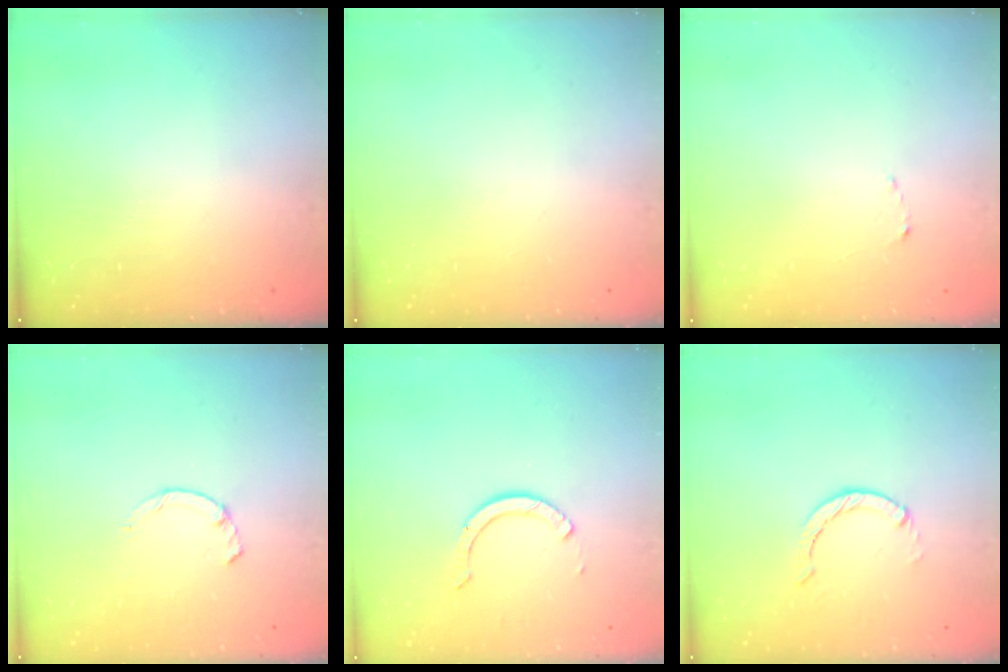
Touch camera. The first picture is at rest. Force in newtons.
{"total": 0.0}
{"total": 1.5, "press": 1.5, "slide": 0.2}
{"total": 1.7, "press": 1.6, "slide": 0.4}
{"total": 6.0, "press": 6.0, "slide": 0.5}
{"total": 0.0}